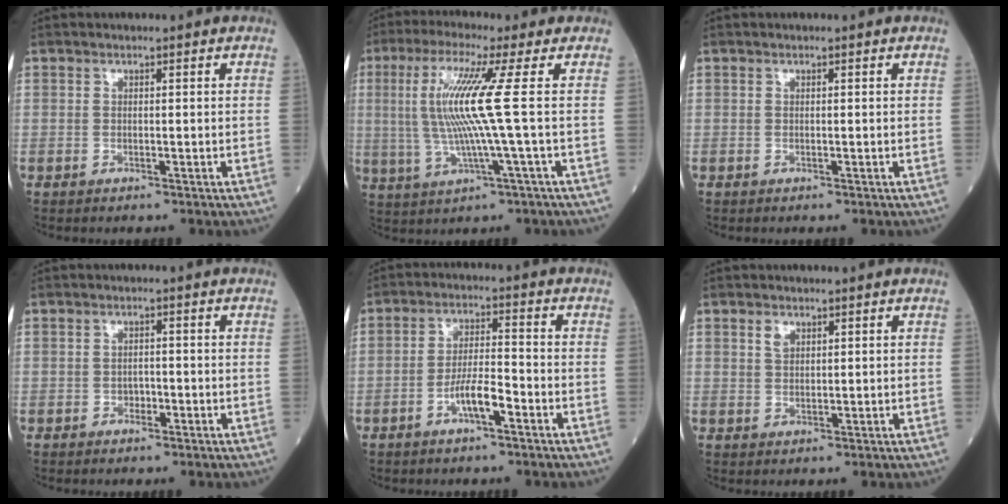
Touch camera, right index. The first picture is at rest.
{"total": 10.4, "force": [1.1, -1.7, 10.2], "torque": [-0.214, 0.004, 0.020]}
{"total": 0.0}
{"total": 1.4, "force": [-0.8, 0.9, 0.6], "torque": [-0.007, 0.005, -0.015]}
{"total": 5.3, "force": [-2.8, 0.9, 4.4], "torque": [-0.087, 0.009, -0.052]}
{"total": 1.5, "force": [0.8, 1.0, 0.8], "torque": [-0.015, 0.005, 0.015]}